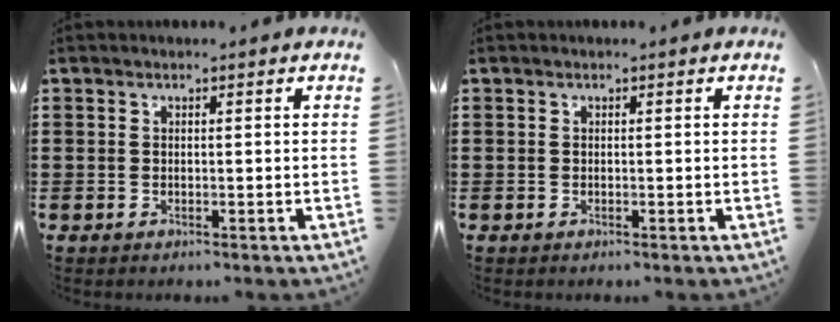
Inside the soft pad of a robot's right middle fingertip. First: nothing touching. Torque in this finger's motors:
{"motor_torque": [0.22, -0.20, -0.04, -0.01]}